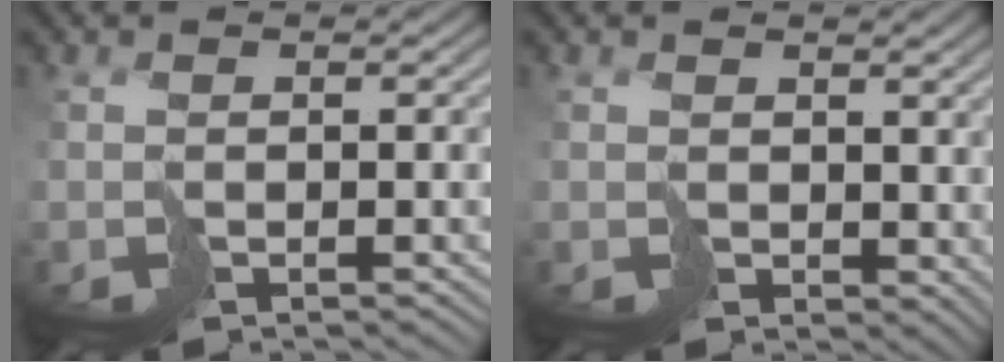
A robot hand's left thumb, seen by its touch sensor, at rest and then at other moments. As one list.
[{"total": 2.8, "force": [1.3, 2.0, 1.5], "torque": [-0.036, -0.007, 0.024]}]